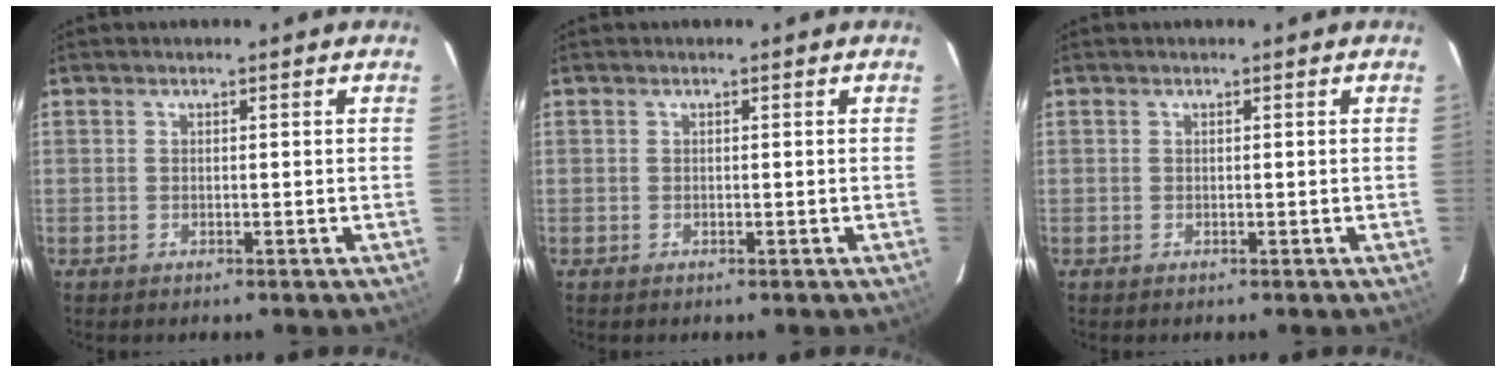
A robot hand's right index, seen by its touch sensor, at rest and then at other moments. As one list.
[{"total": 0.0}, {"total": 0.0}]